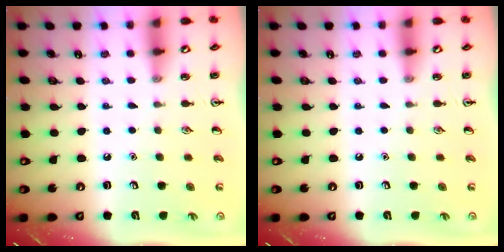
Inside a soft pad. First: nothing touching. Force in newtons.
{"total": 0.0}